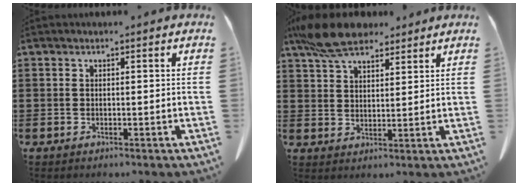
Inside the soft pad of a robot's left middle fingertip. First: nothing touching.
{"total": 8.8, "force": [7.0, 3.3, 4.2], "torque": [-0.103, -0.007, 0.133]}